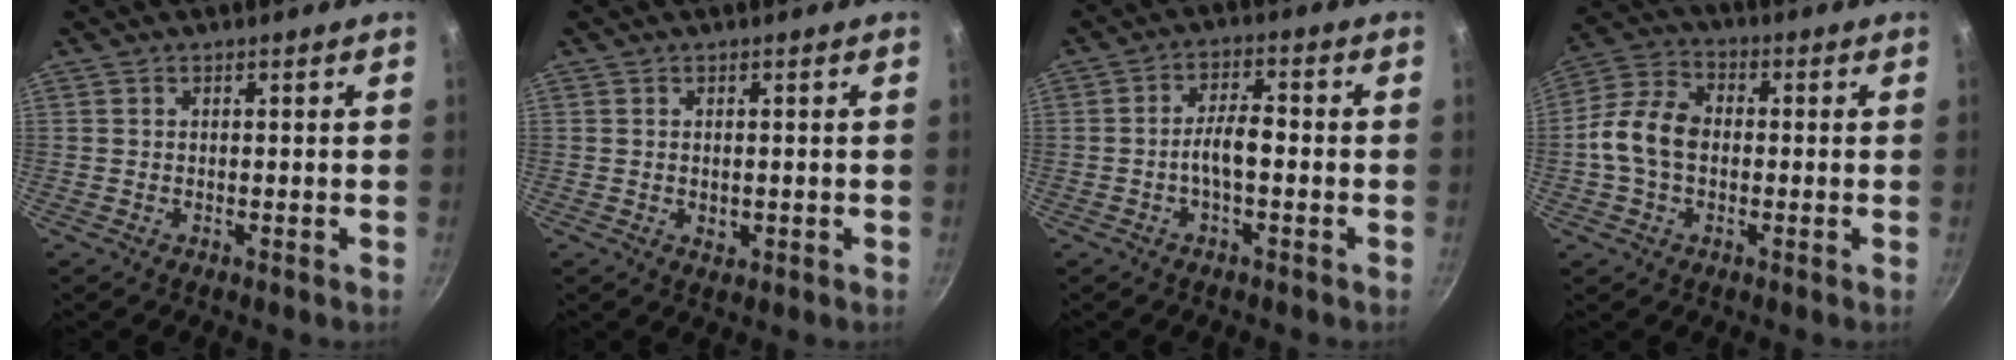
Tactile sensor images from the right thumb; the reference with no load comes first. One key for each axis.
{"total": 1.8, "fx": -0.1, "fy": 1.3, "fz": 1.2, "tx": -0.017, "ty": -0.002, "tz": 0.000}
{"total": 5.3, "fx": -1.3, "fy": 2.1, "fz": 4.7, "tx": -0.080, "ty": 0.027, "tz": -0.028}
{"total": 10.3, "fx": -0.7, "fy": 7.4, "fz": 7.2, "tx": -0.122, "ty": 0.030, "tz": -0.029}